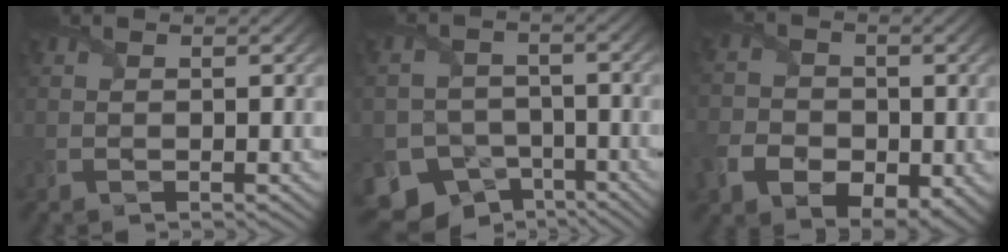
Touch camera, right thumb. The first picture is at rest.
{"total": 10.1, "force": [-6.6, 7.2, 2.4], "torque": [-0.050, -0.031, -0.116]}
{"total": 8.3, "force": [-3.4, 6.0, 4.6], "torque": [-0.107, -0.028, -0.056]}